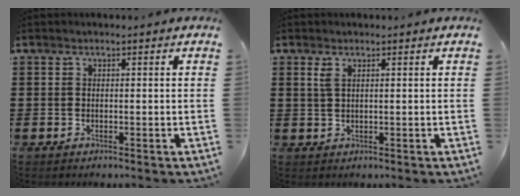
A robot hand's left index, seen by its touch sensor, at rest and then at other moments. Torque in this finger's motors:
{"motor_torque": [0.54, -0.11, 0.20, 0.05]}